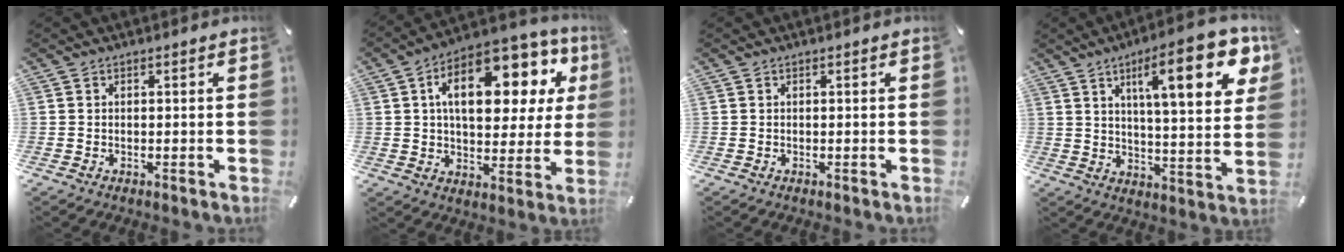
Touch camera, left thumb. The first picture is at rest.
{"total": 20.0, "force": [7.5, 10.4, 15.3], "torque": [-0.234, -0.029, 0.123]}
{"total": 0.0}
{"total": 19.3, "force": [8.8, 5.9, 16.1], "torque": [-0.234, -0.032, 0.128]}